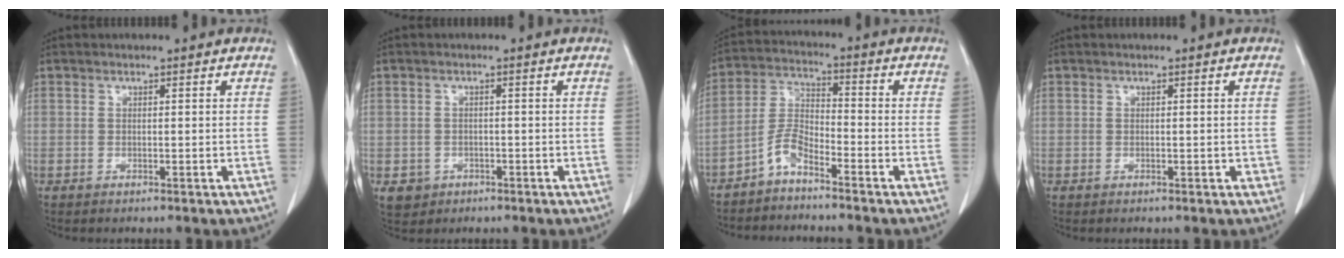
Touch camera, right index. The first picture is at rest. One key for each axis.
{"total": 3.1, "fx": -1.2, "fy": 2.9, "fz": 0.5, "tx": -0.003, "ty": 0.007, "tz": -0.012}
{"total": 4.9, "fx": -3.8, "fy": 1.2, "fz": 2.8, "tx": -0.064, "ty": 0.000, "tz": -0.081}
{"total": 0.7, "fx": -0.1, "fy": 0.5, "fz": 0.5, "tx": -0.004, "ty": 0.006, "tz": 0.001}